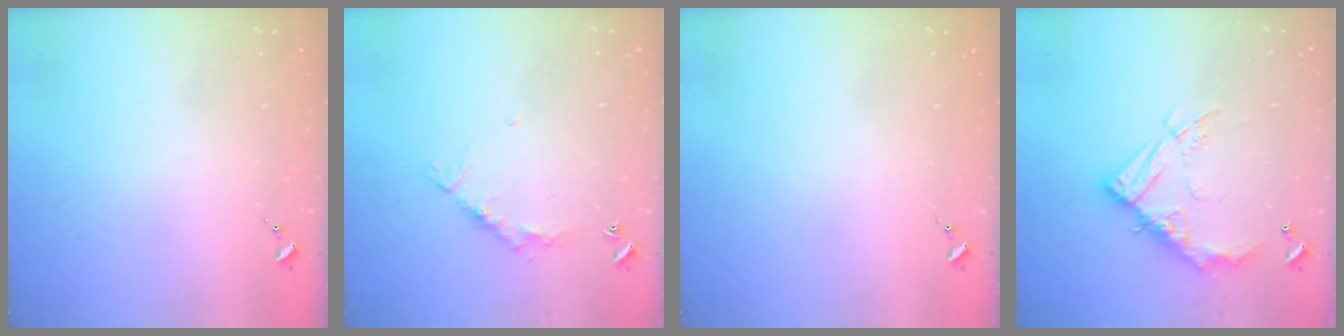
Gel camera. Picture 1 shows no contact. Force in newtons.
{"total": 8.1, "press": 8.1, "slide": 0.7}
{"total": 0.0}
{"total": 17.2, "press": 17.1, "slide": 1.7}